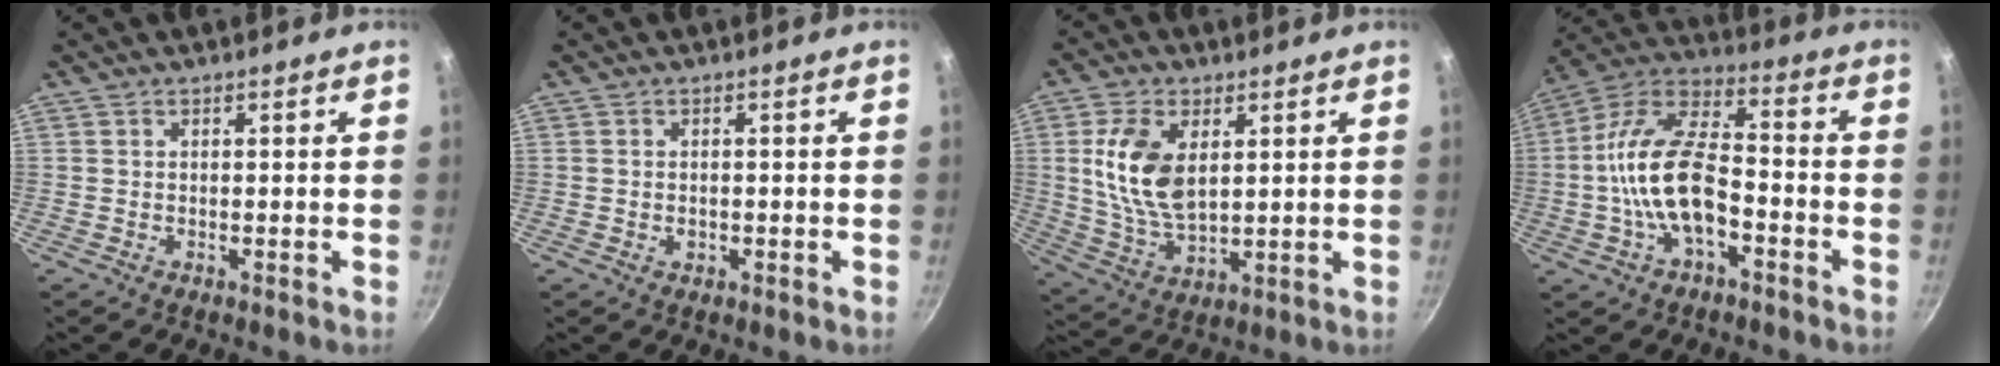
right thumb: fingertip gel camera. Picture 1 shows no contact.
{"total": 1.3, "force": [-0.3, 0.9, 0.8], "torque": [-0.012, 0.002, -0.005]}
{"total": 12.5, "force": [3.0, 7.1, 9.9], "torque": [-0.185, -0.018, 0.064]}
{"total": 16.6, "force": [-4.2, 8.5, 13.7], "torque": [-0.237, 0.049, -0.092]}